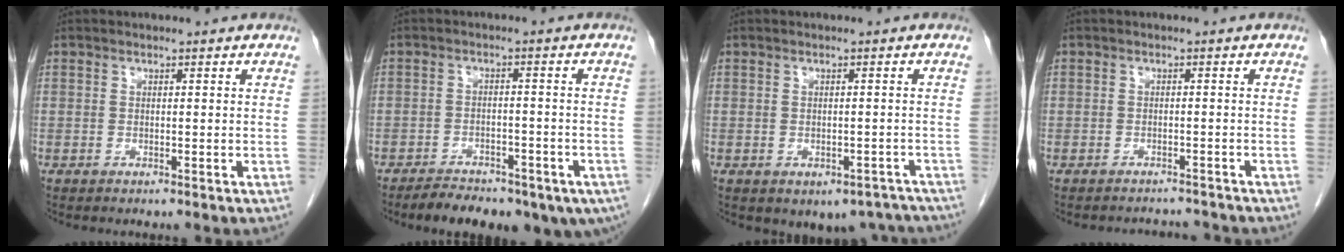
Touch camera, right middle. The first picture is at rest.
{"total": 13.8, "force": [-9.5, 6.6, 7.6], "torque": [-0.110, -0.002, -0.123]}
{"total": 7.7, "force": [-5.8, 4.6, 2.1], "torque": [-0.009, 0.011, -0.062]}
{"total": 3.6, "force": [-3.3, 1.2, -0.7], "torque": [0.009, 0.005, -0.047]}